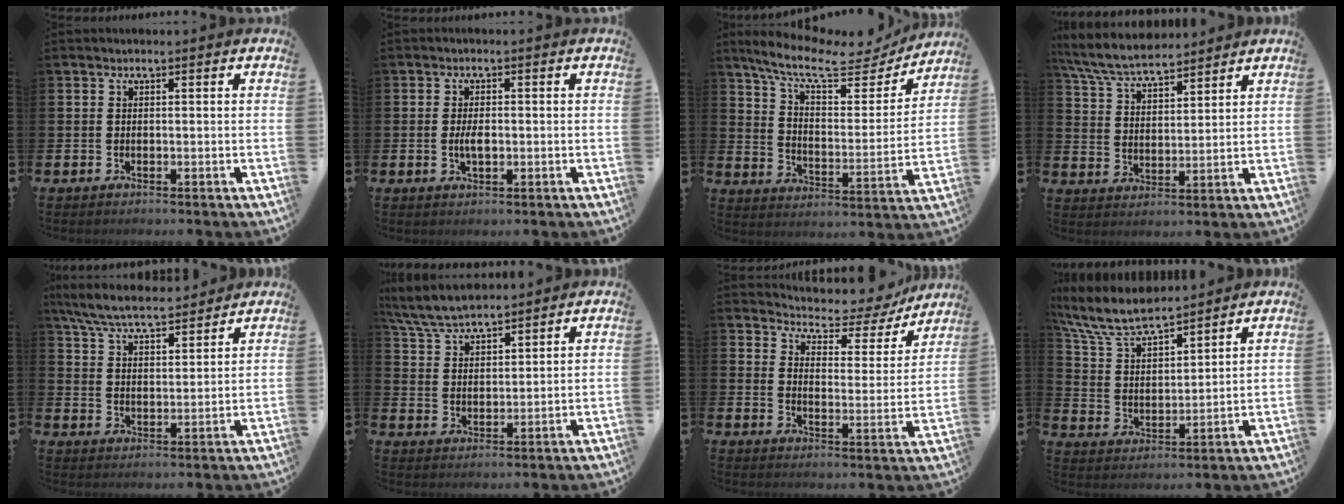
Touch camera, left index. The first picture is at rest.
{"total": 2.5, "force": [-0.3, 1.2, 2.2], "torque": [-0.039, 0.001, -0.006]}
{"total": 10.4, "force": [8.7, 2.9, 4.9], "torque": [-0.112, -0.056, 0.142]}
{"total": 7.0, "force": [6.6, 1.2, 1.9], "torque": [-0.067, -0.026, 0.121]}
{"total": 7.3, "force": [6.8, 1.0, 2.4], "torque": [-0.074, -0.032, 0.123]}
{"total": 6.4, "force": [6.1, 1.3, 1.6], "torque": [-0.057, -0.020, 0.113]}
{"total": 5.6, "force": [5.2, 1.7, 1.1], "torque": [-0.037, -0.048, 0.083]}
{"total": 8.6, "force": [7.9, 1.7, 3.0], "torque": [-0.096, -0.043, 0.142]}